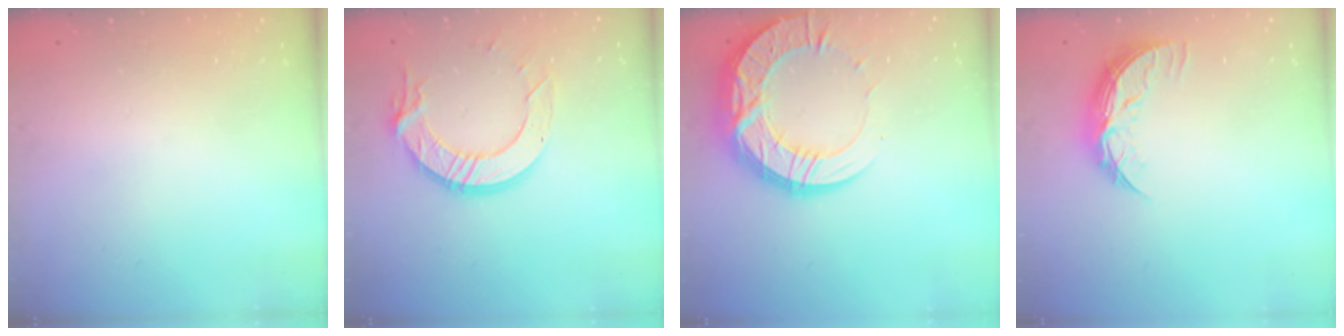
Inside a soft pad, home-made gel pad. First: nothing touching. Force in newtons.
{"total": 12.7, "press": 12.6, "slide": 1.2}
{"total": 20.3, "press": 20.2, "slide": 1.7}
{"total": 9.0, "press": 9.0, "slide": 0.5}